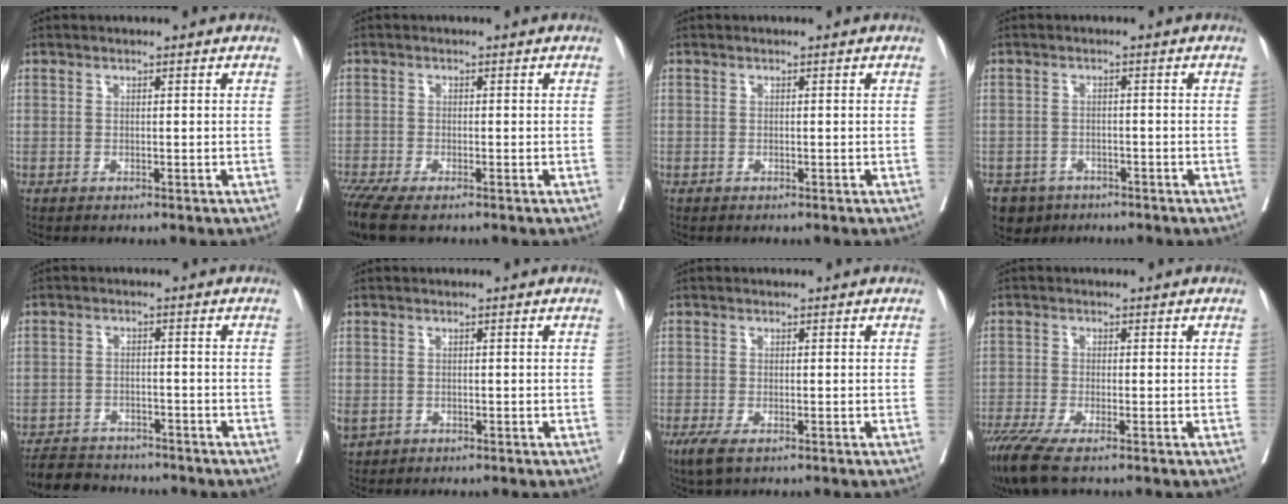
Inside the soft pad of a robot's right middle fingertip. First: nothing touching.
{"total": 6.0, "force": [-4.5, 1.0, 3.9], "torque": [-0.076, -0.011, -0.084]}
{"total": 0.5, "force": [-0.5, 0.0, 0.3], "torque": [0.001, 0.002, -0.006]}
{"total": 5.6, "force": [-4.0, 3.9, 0.8], "torque": [-0.012, 0.004, -0.064]}
{"total": 6.8, "force": [-6.4, 2.1, 1.2], "torque": [-0.016, -0.006, -0.100]}
{"total": 2.7, "force": [-0.8, 2.1, 1.6], "torque": [-0.045, -0.001, -0.004]}
{"total": 3.3, "force": [-1.9, 0.9, 2.5], "torque": [-0.054, -0.011, -0.032]}
{"total": 6.0, "force": [-4.1, 0.5, 4.3], "torque": [-0.077, -0.016, -0.075]}